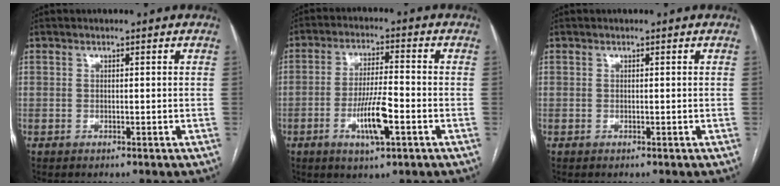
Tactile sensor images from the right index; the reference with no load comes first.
{"total": 8.2, "force": [-3.0, 1.3, 7.6], "torque": [-0.143, -0.004, -0.052]}
{"total": 0.0}